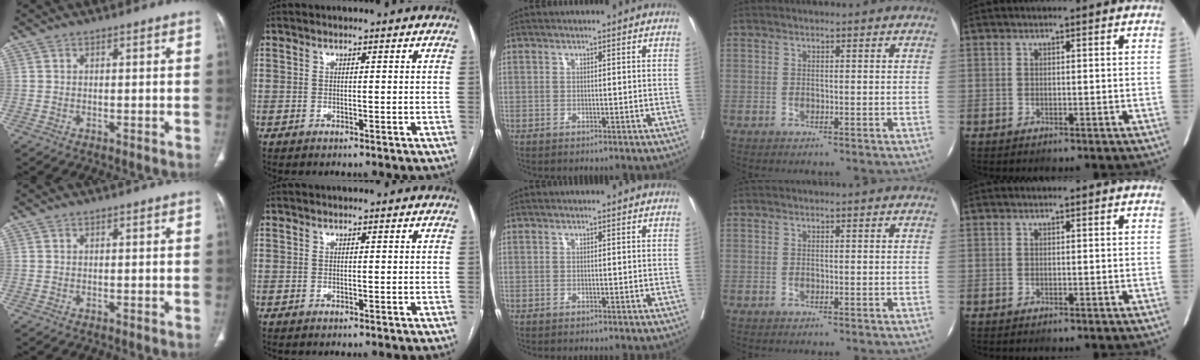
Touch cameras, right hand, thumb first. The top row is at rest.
{}